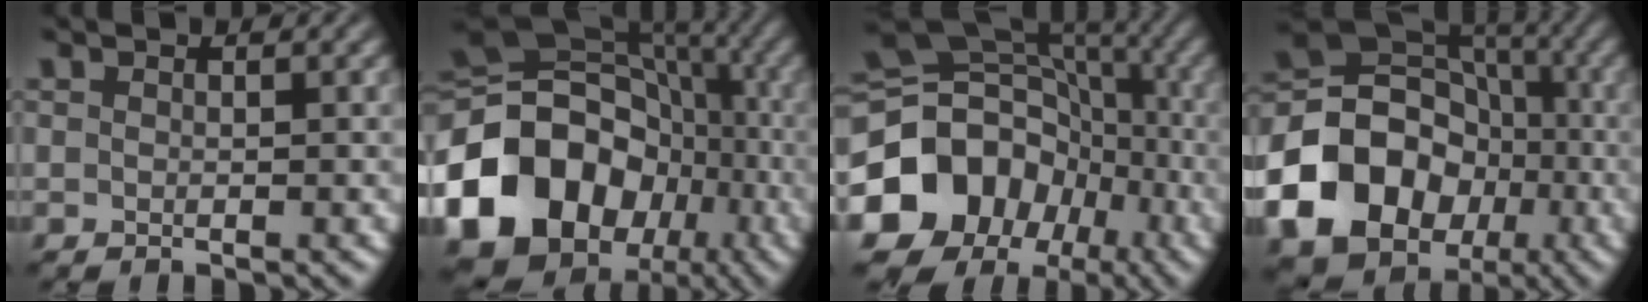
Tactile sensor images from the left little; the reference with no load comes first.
{"total": 21.7, "force": [-8.0, 17.4, 10.2], "torque": [-0.205, -0.028, -0.151]}
{"total": 16.7, "force": [-5.4, 14.3, 6.6], "torque": [-0.142, -0.014, -0.114]}
{"total": 17.8, "force": [-6.4, 14.9, 7.4], "torque": [-0.150, -0.019, -0.125]}